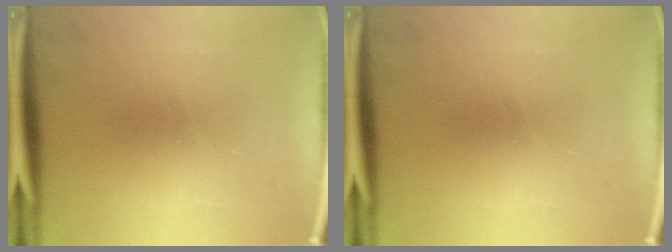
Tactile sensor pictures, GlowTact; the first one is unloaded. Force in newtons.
{"total": 0.0}